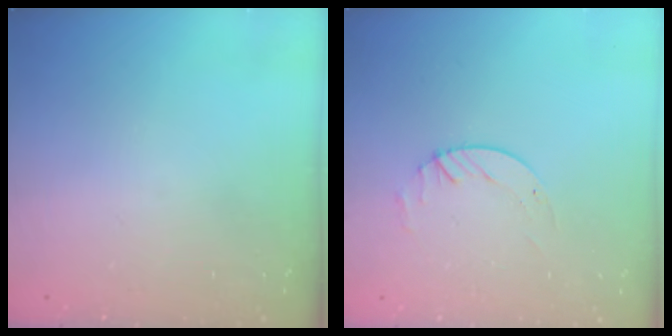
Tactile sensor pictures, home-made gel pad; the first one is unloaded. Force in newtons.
{"total": 2.0, "press": 2.0, "slide": 0.2}